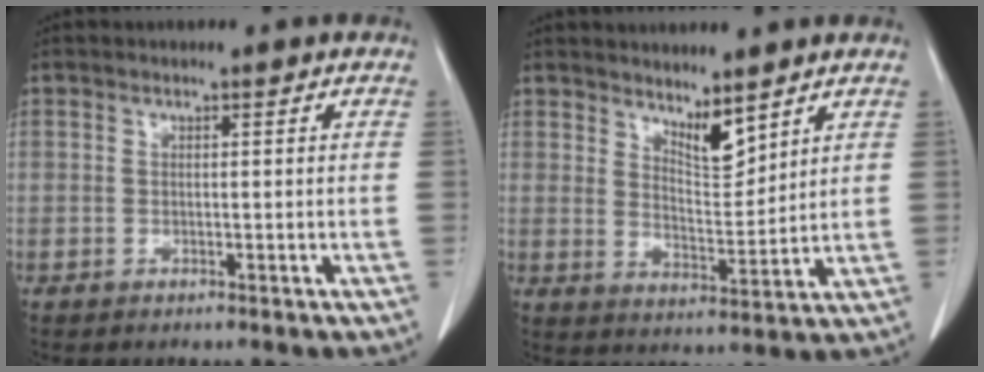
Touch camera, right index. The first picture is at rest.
{"total": 5.3, "force": [4.2, 1.3, 2.9], "torque": [-0.053, -0.013, 0.082]}